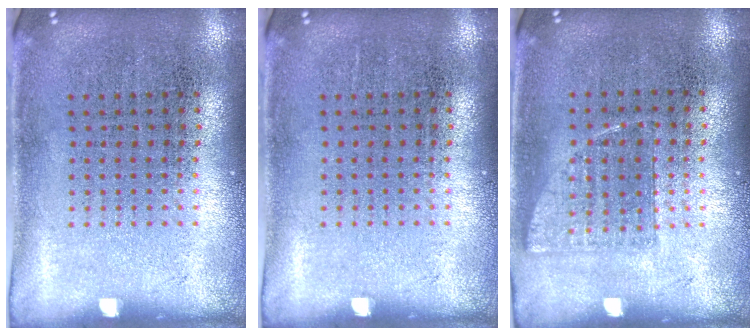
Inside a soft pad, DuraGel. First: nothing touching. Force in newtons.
{"total": 0.0}
{"total": 0.7, "press": 0.7, "slide": 0.3}